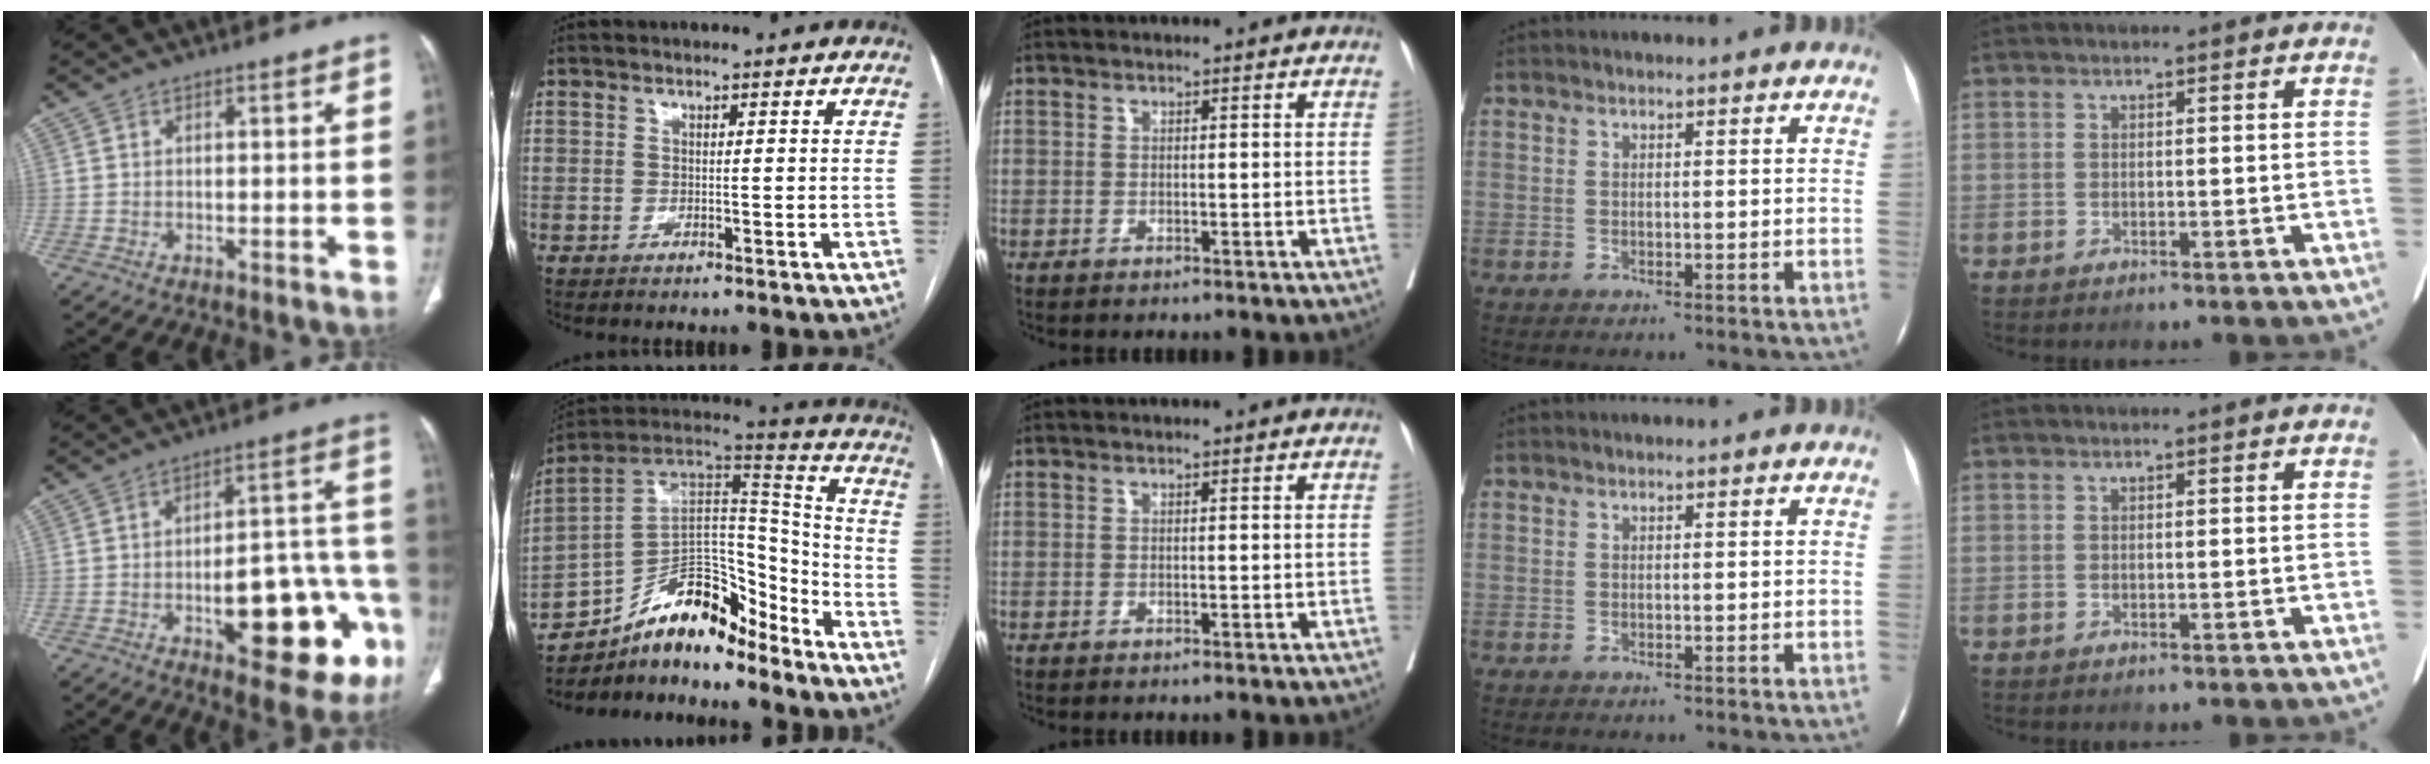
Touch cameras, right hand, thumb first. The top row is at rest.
{"thumb": {"total": 20.6, "force": [-7.4, 8.0, 17.5], "torque": [-0.181, 0.046, -0.083]}, "index": {"total": 17.1, "force": [-13.1, 5.7, 9.4], "torque": [-0.148, 0.053, -0.223]}}